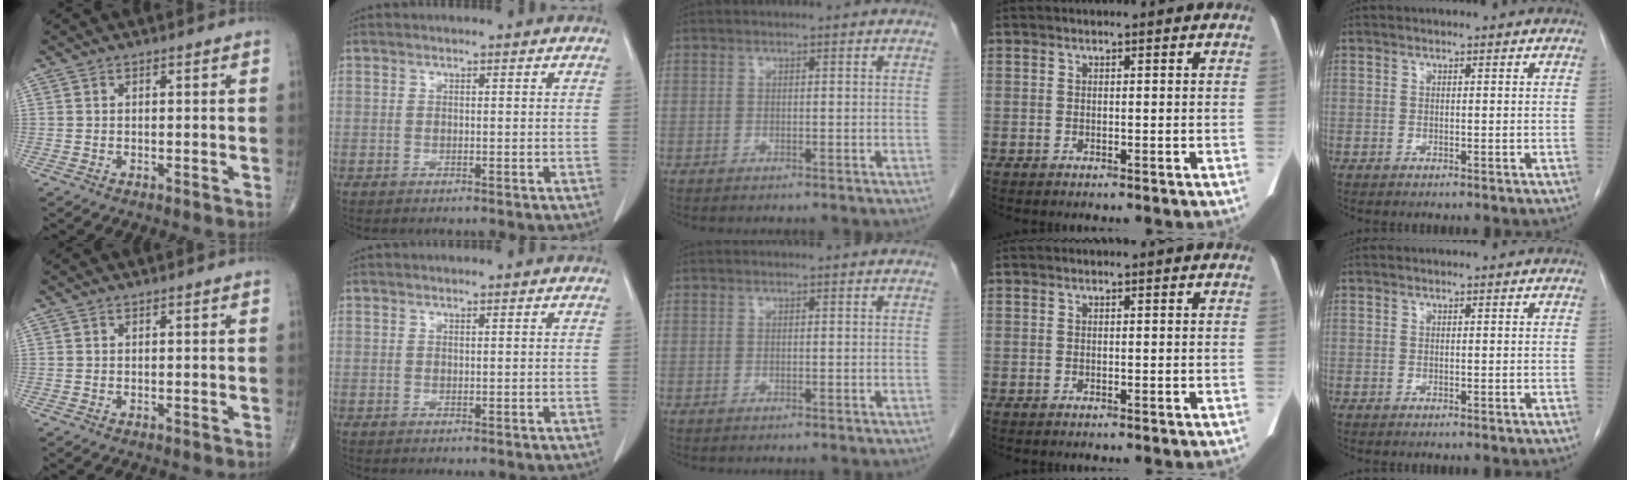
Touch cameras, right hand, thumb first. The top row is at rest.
{}